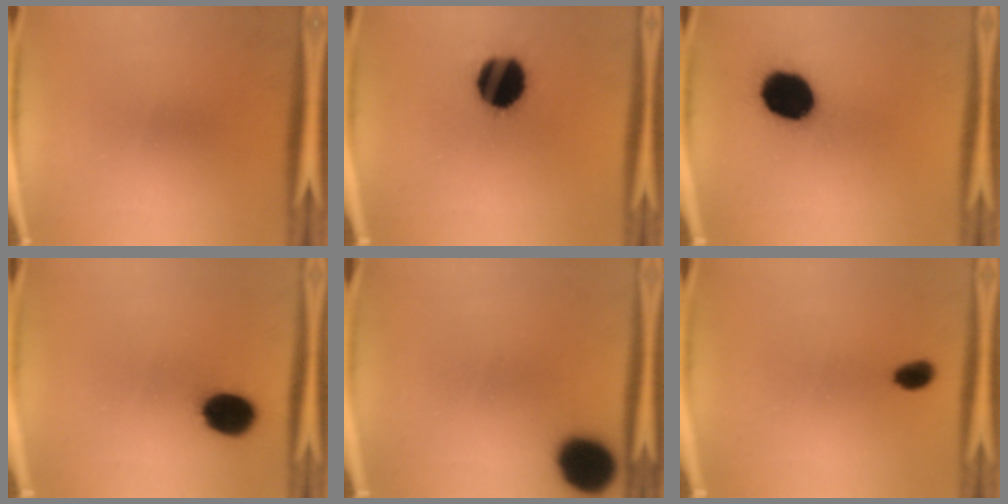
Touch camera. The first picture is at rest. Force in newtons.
{"total": 17.7}
{"total": 15.8}
{"total": 10.5}
{"total": 13.7}
{"total": 3.1}